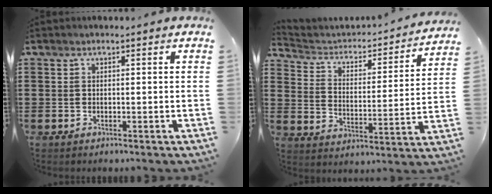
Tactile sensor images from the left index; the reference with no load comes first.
{"total": 2.7, "force": [2.2, 1.5, 0.7], "torque": [-0.033, -0.020, 0.027]}